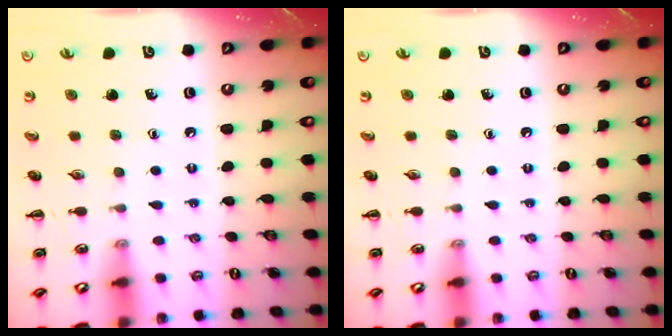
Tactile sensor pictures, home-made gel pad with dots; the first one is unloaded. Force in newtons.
{"total": 0.0}